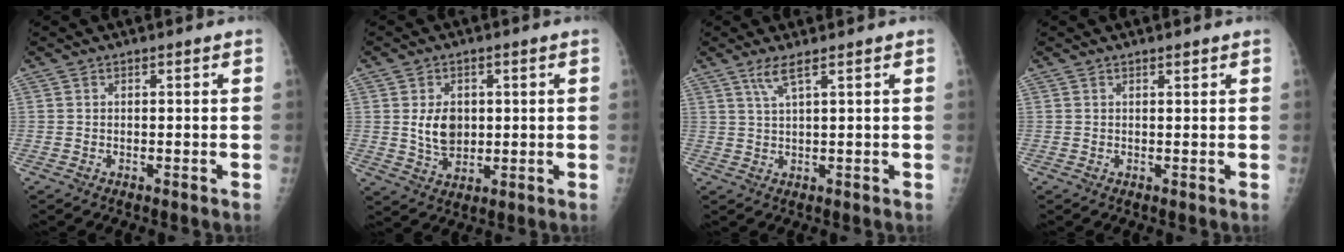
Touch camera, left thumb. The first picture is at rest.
{"total": 6.6, "force": [0.7, 4.9, 4.5], "torque": [-0.054, -0.009, 0.021]}
{"total": 3.0, "force": [1.8, 0.0, 2.4], "torque": [-0.059, -0.003, 0.045]}
{"total": 0.8, "force": [0.5, 0.2, 0.5], "torque": [-0.007, -0.002, 0.009]}